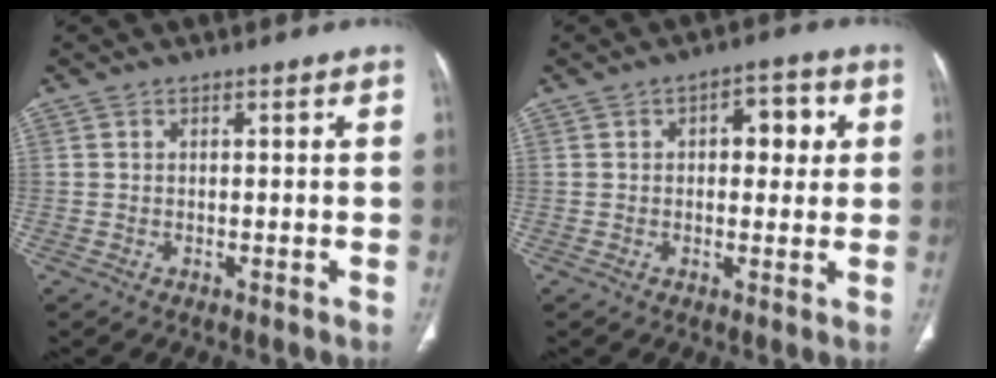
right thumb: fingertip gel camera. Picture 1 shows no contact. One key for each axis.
{"total": 6.9, "fx": 1.6, "fy": 3.9, "fz": 5.5, "tx": -0.043, "ty": 0.007, "tz": 0.018}